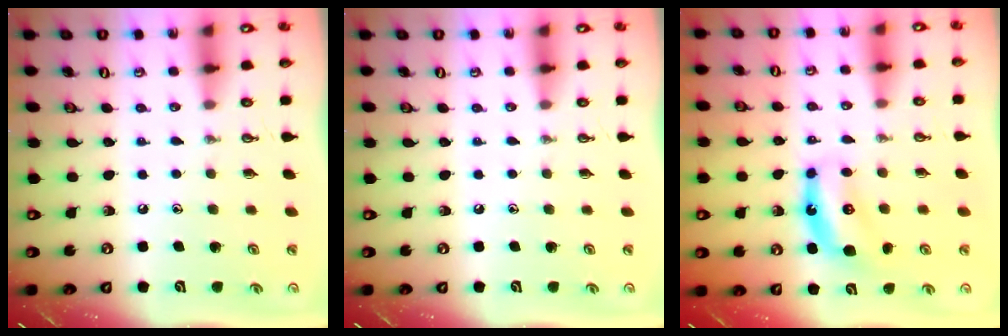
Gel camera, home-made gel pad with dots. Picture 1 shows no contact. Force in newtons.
{"total": 0.0}
{"total": 7.5, "press": 7.5, "slide": 0.3}